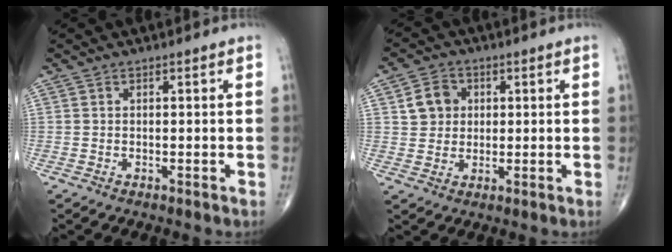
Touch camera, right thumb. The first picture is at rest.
{"total": 5.8, "force": [1.5, 5.1, 2.4], "torque": [-0.017, -0.001, 0.022]}